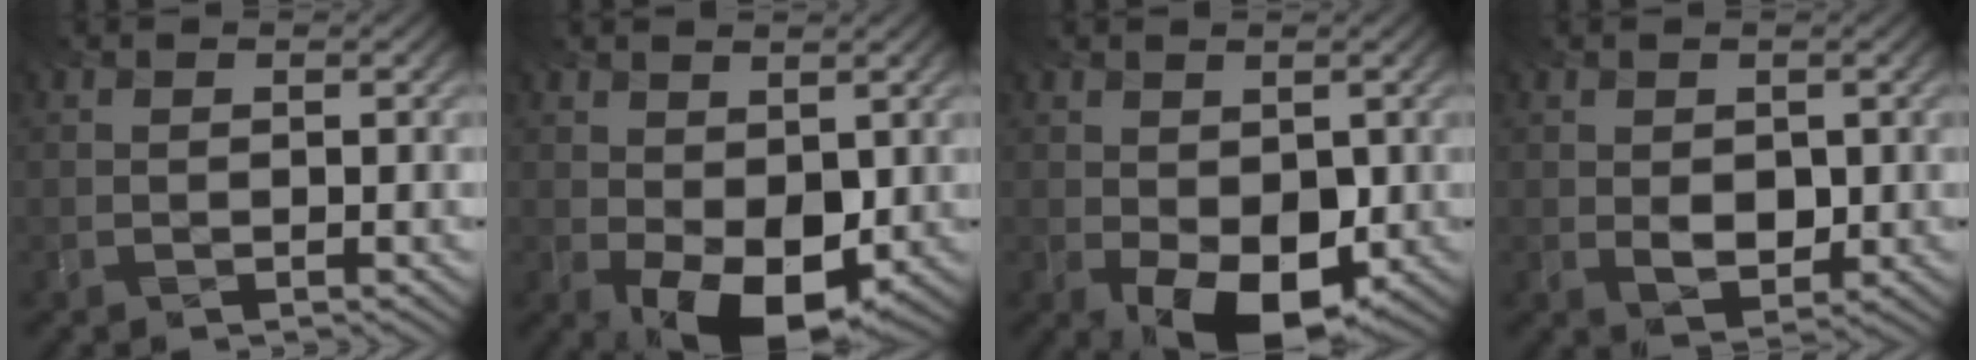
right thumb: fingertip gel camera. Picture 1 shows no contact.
{"total": 8.7, "force": [-1.1, 5.2, 6.9], "torque": [-0.118, -0.014, -0.011]}
{"total": 8.0, "force": [-2.1, 4.8, 6.0], "torque": [-0.109, -0.016, -0.030]}
{"total": 2.9, "force": [-0.3, 2.1, 2.0], "torque": [-0.047, -0.005, 0.001]}